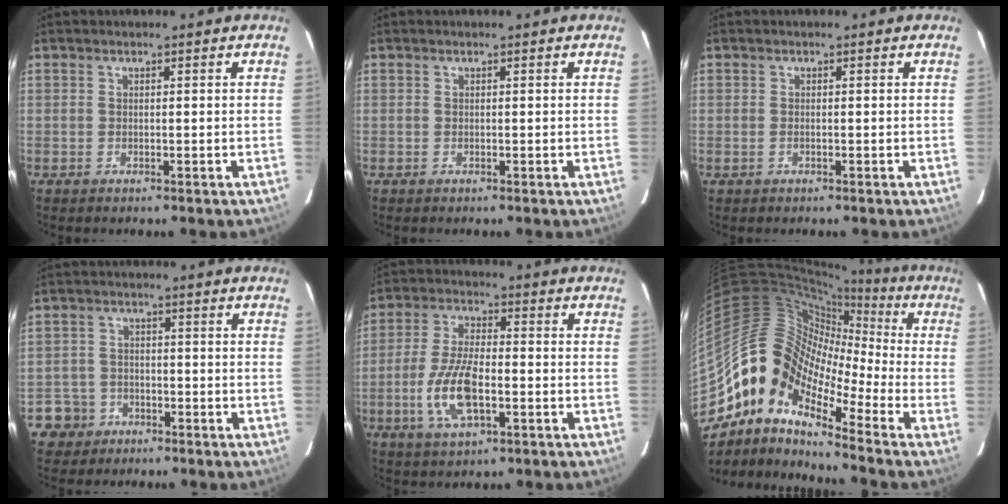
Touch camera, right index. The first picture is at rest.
{"total": 0.0}
{"total": 0.5, "force": [-0.2, 0.3, 0.4], "torque": [-0.009, 0.000, -0.006]}
{"total": 5.6, "force": [-2.8, 4.8, 0.3], "torque": [-0.020, 0.023, -0.050]}
{"total": 11.2, "force": [-3.4, 4.5, 9.6], "torque": [-0.202, -0.002, -0.064]}
{"total": 13.6, "force": [-6.7, 7.6, 9.1], "torque": [-0.145, 0.010, -0.152]}